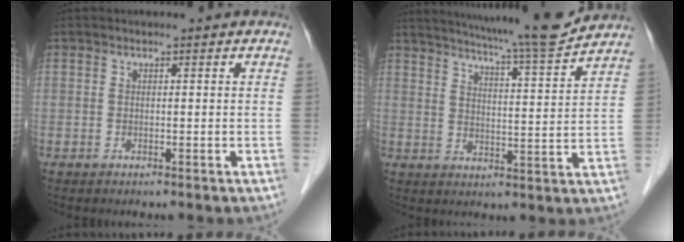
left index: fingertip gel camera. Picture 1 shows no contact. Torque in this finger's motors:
{"motor_torque": [0.83, -1.02, 0.32, 0.04]}